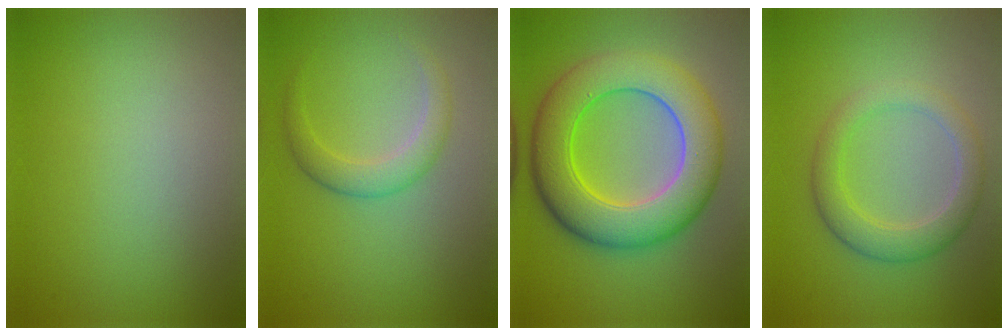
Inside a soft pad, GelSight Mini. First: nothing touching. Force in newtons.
{"total": 2.5, "press": 2.5, "slide": 0.1}
{"total": 9.9, "press": 9.9, "slide": 0.5}
{"total": 3.5, "press": 3.5, "slide": 0.0}